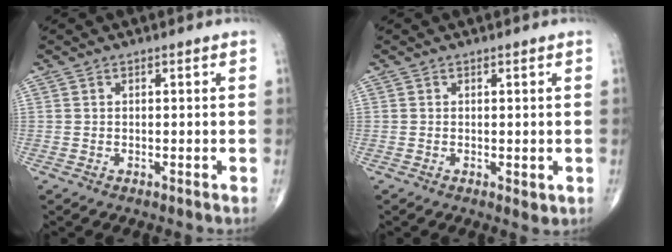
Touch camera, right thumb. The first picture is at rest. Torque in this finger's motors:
{"motor_torque": [-0.27, 0.11, -0.27, -0.13, -0.02]}